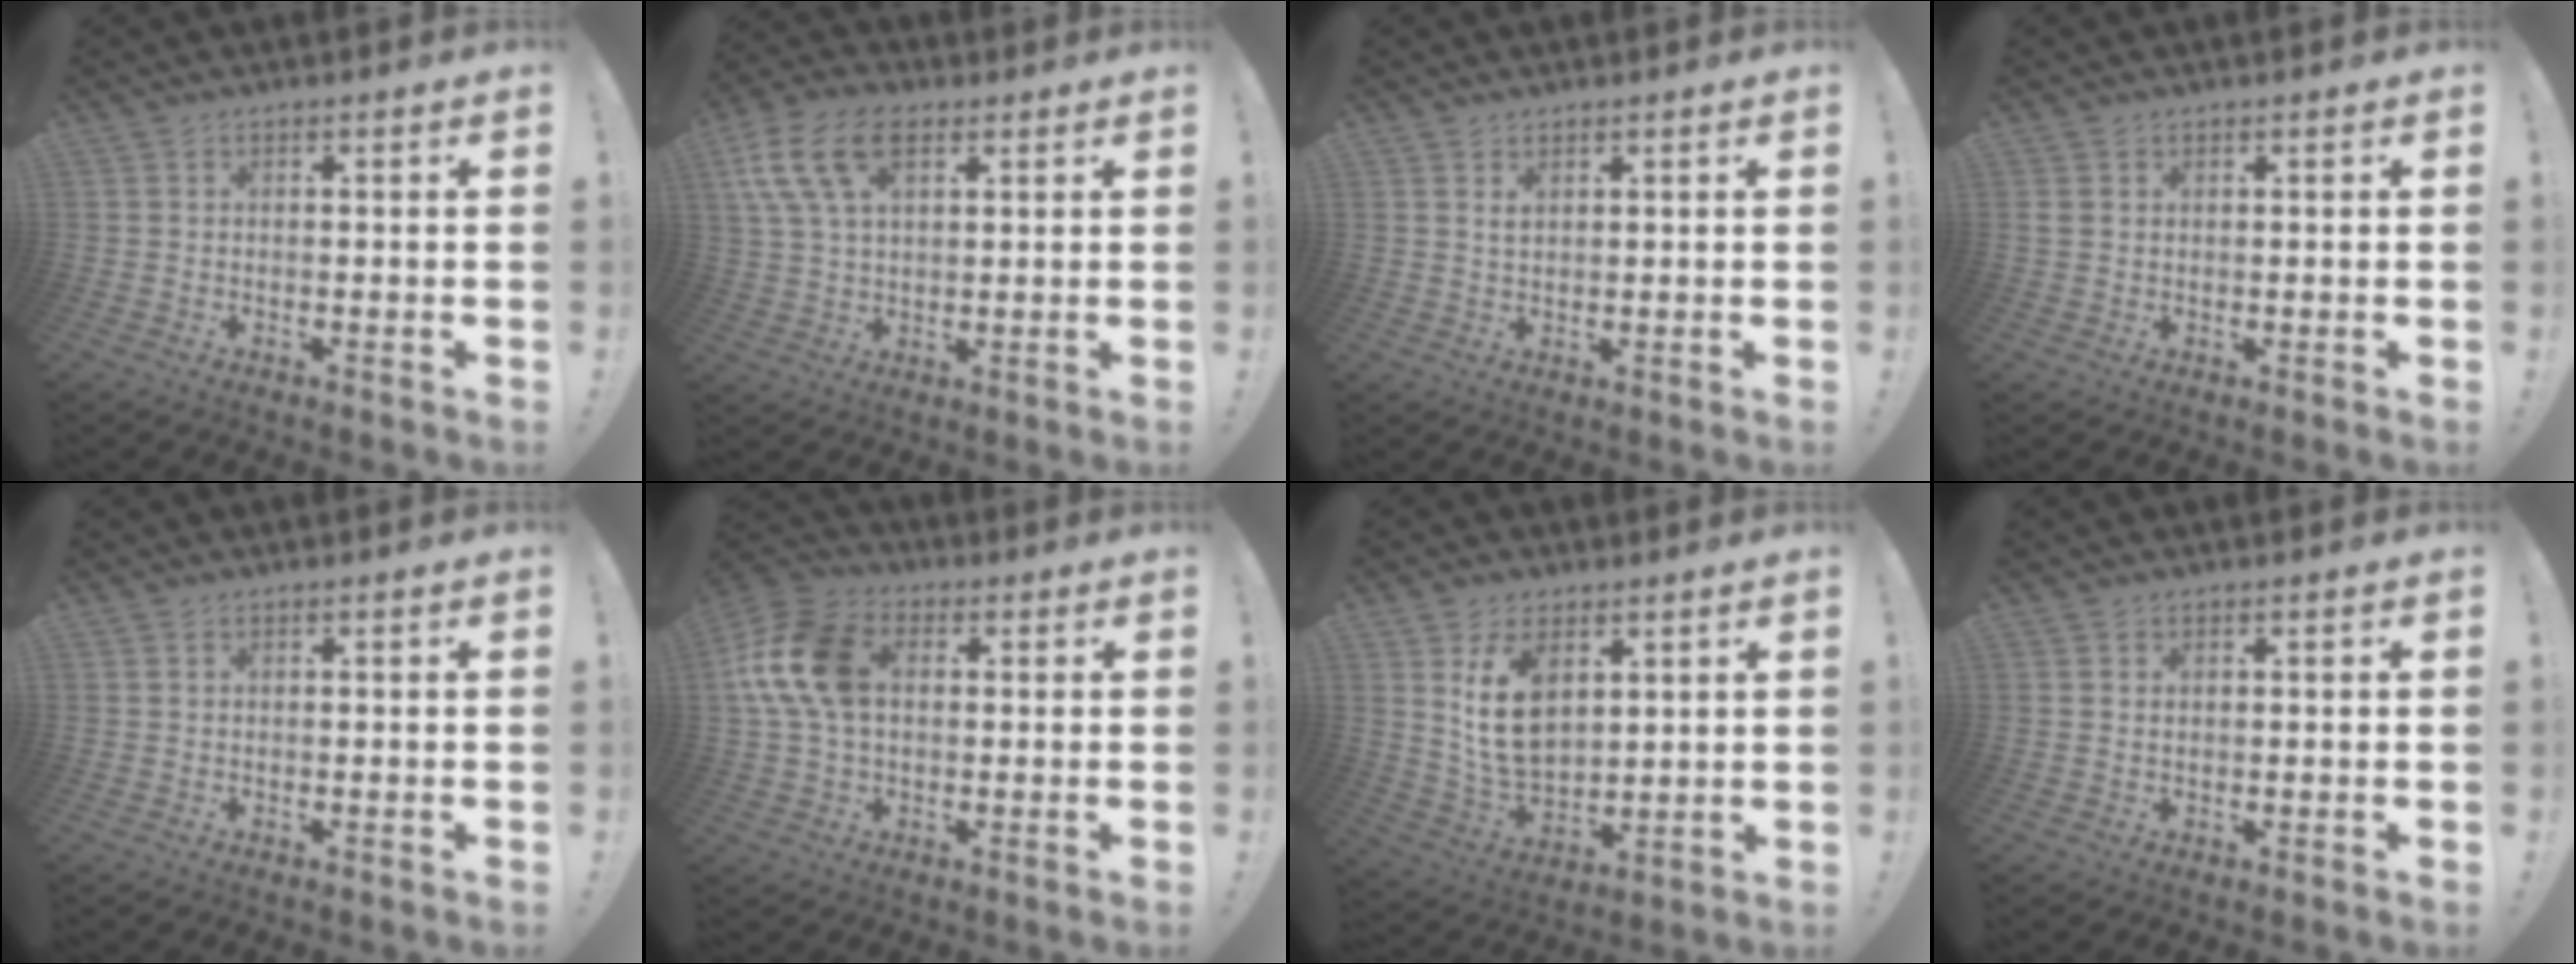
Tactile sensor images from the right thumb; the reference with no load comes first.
{"total": 13.6, "force": [5.8, 7.8, 9.4], "torque": [-0.203, -0.005, 0.111]}
{"total": 2.0, "force": [1.3, 1.1, 1.0], "torque": [-0.007, -0.005, 0.022]}
{"total": 1.6, "force": [1.0, 1.1, 0.6], "torque": [-0.005, 0.000, 0.018]}
{"total": 0.0}
{"total": 15.7, "force": [2.3, 10.5, 11.5], "torque": [-0.227, 0.013, 0.046]}
{"total": 12.3, "force": [5.3, 8.0, 7.6], "torque": [-0.126, -0.024, 0.100]}
{"total": 0.9, "force": [0.7, 0.5, 0.4], "torque": [-0.009, 0.002, 0.013]}